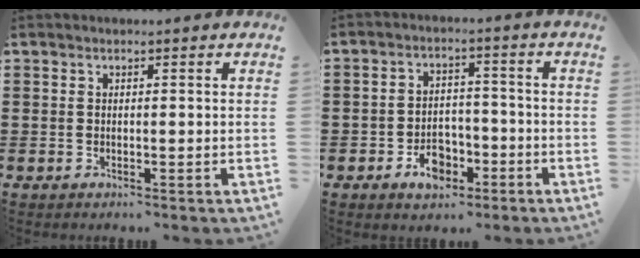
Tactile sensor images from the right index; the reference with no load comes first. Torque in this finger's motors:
{"motor_torque": [2.14, 0.00, 0.83, 0.02]}